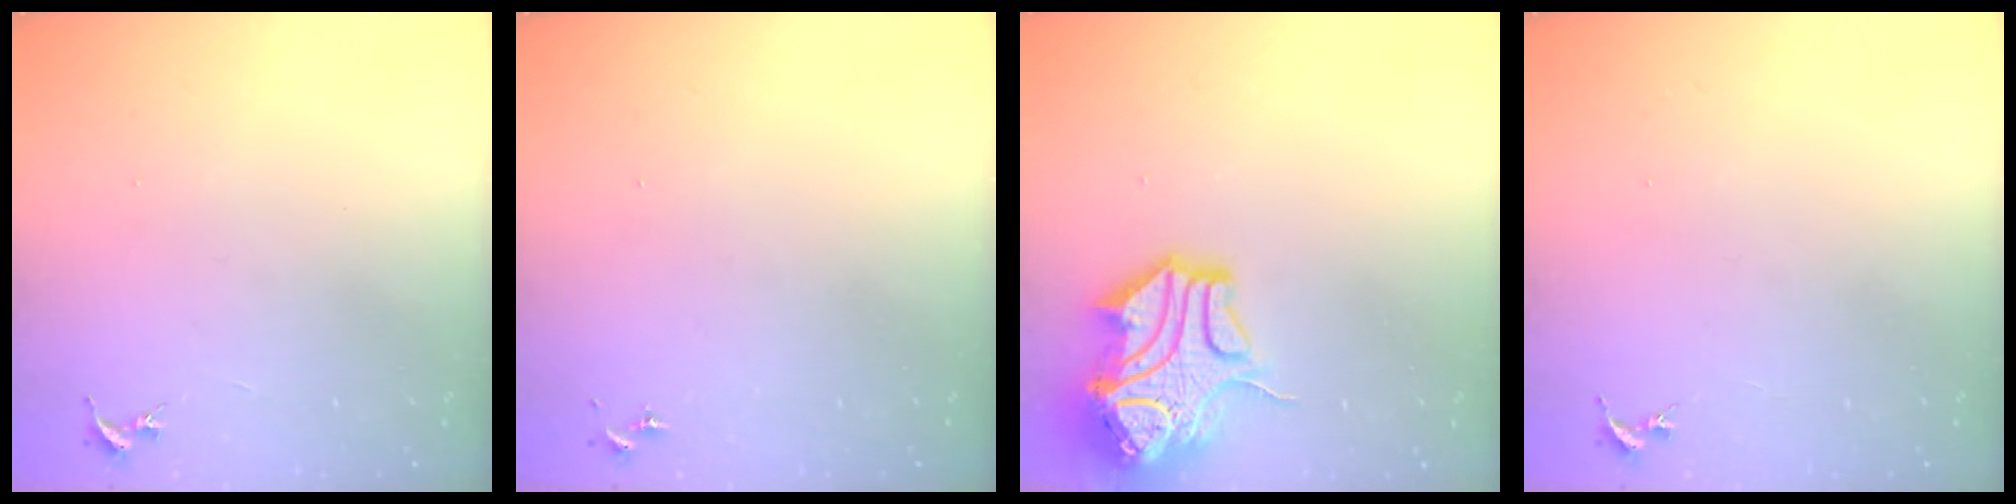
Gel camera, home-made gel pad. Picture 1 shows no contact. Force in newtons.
{"total": 0.0}
{"total": 16.0, "press": 15.9, "slide": 2.1}
{"total": 0.0}